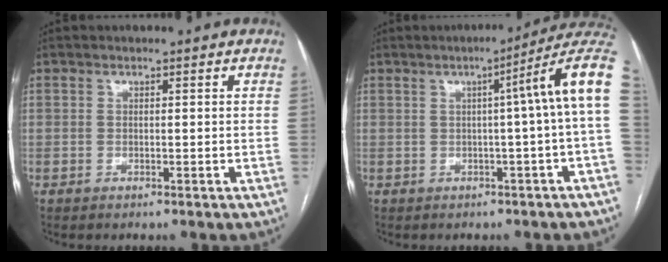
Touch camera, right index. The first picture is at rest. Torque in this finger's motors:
{"motor_torque": [1.21, 0.12, 0.40, 0.11]}